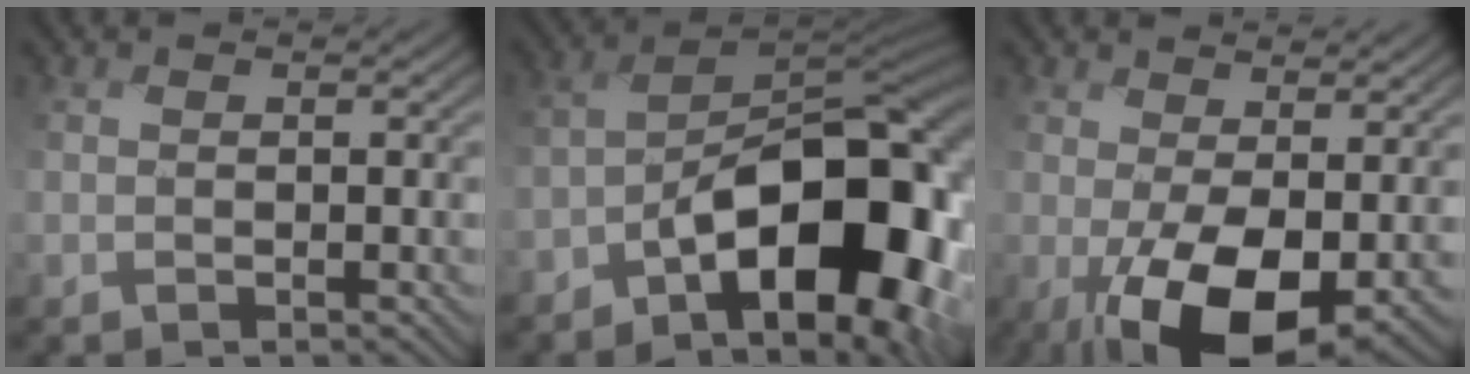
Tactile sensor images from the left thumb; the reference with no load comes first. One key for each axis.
{"total": 17.0, "fx": -5.9, "fy": 8.5, "fz": 13.5, "tx": -0.166, "ty": -0.005, "tz": -0.103}
{"total": 9.1, "fx": -1.2, "fy": 4.0, "fz": 8.2, "tx": -0.147, "ty": -0.010, "tz": -0.012}